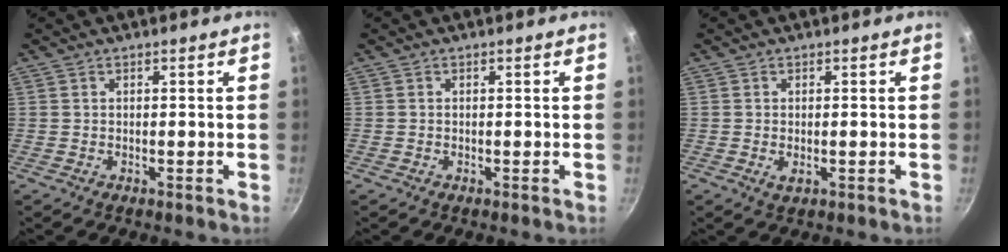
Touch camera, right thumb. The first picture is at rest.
{"total": 0.0}
{"total": 1.8, "force": [-0.4, 0.8, 1.5], "torque": [-0.026, -0.005, -0.005]}